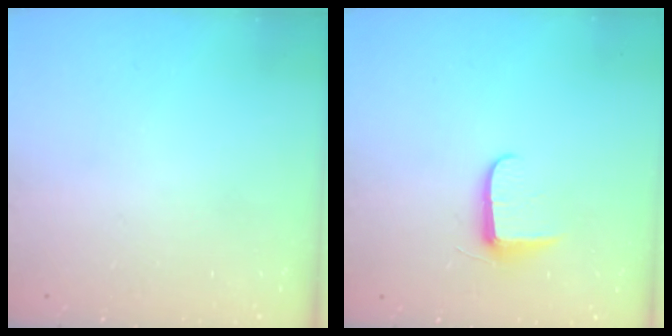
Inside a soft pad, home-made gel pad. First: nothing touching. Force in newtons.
{"total": 6.8, "press": 6.7, "slide": 0.9}